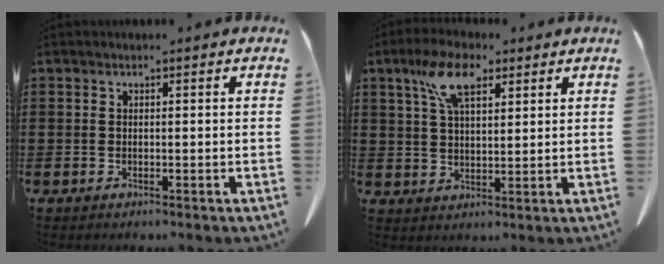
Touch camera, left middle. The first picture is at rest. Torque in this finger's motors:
{"motor_torque": [2.14, 0.00, 0.35, 0.21]}